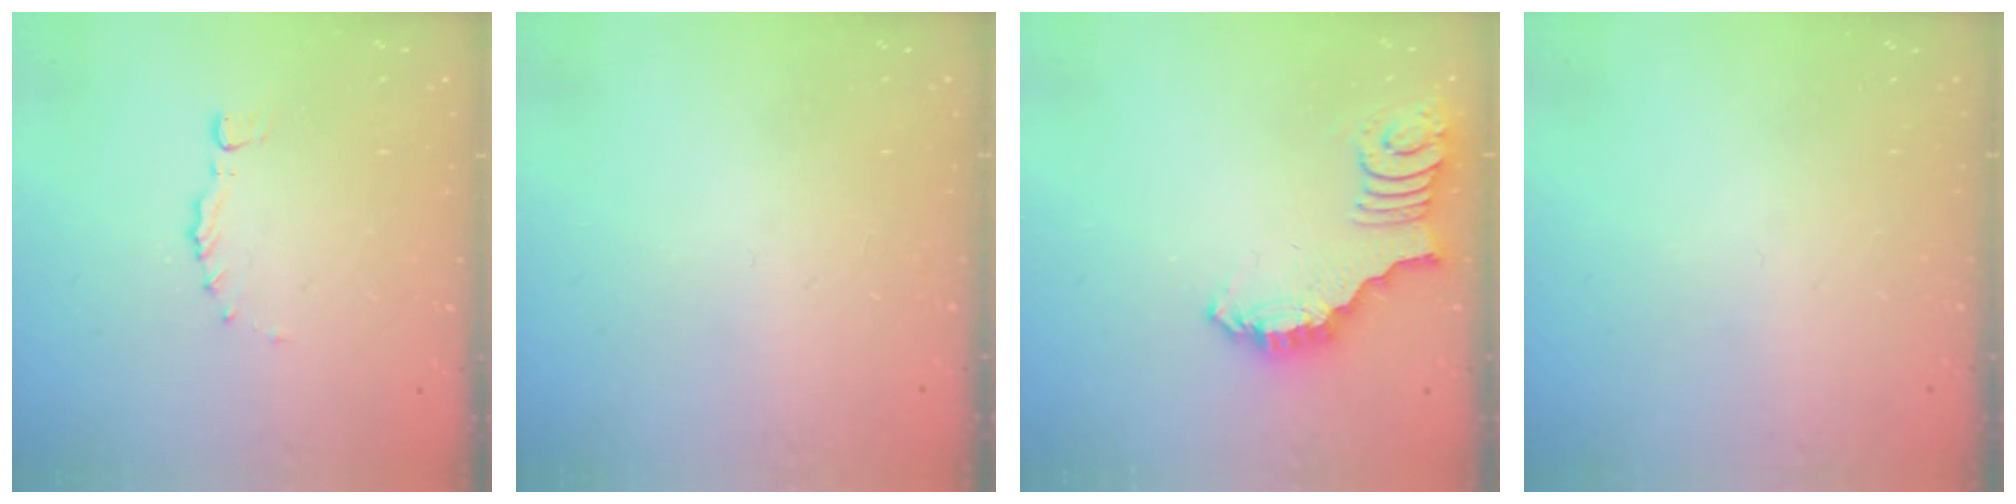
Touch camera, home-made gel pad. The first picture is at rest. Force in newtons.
{"total": 0.0}
{"total": 2.5, "press": 2.5, "slide": 0.5}
{"total": 0.0}